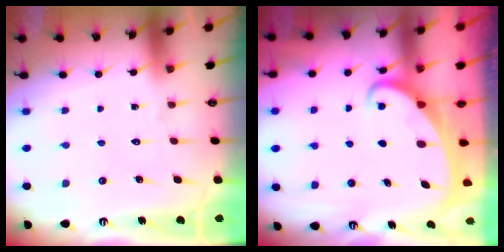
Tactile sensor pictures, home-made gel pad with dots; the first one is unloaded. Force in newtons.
{"total": 2.6, "press": 2.6, "slide": 0.4}